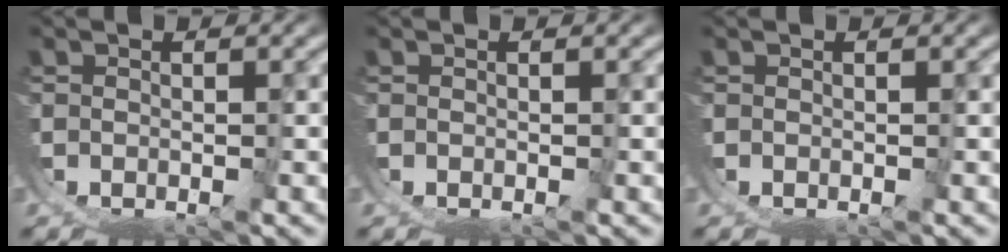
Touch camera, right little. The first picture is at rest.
{"total": 0.0}
{"total": 0.0}